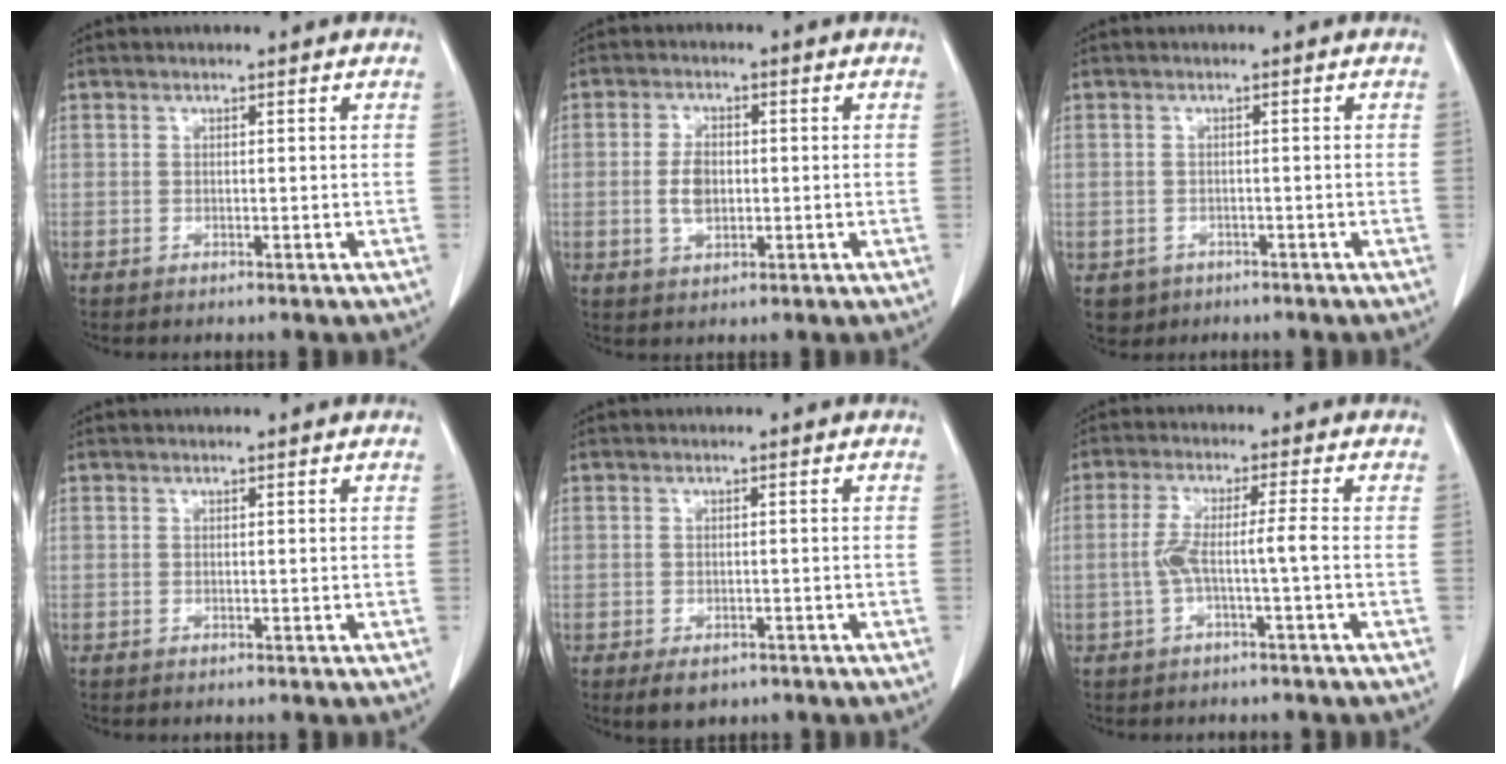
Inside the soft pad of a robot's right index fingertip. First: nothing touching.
{"total": 4.5, "force": [-0.4, 2.5, 3.7], "torque": [-0.077, 0.003, -0.005]}
{"total": 3.1, "force": [-1.6, 2.7, 0.3], "torque": [-0.002, 0.006, -0.020]}
{"total": 0.0}
{"total": 3.3, "force": [-2.1, 1.9, 1.6], "torque": [-0.020, -0.002, -0.022]}
{"total": 4.8, "force": [-1.2, -0.3, 4.6], "torque": [-0.095, 0.014, -0.020]}